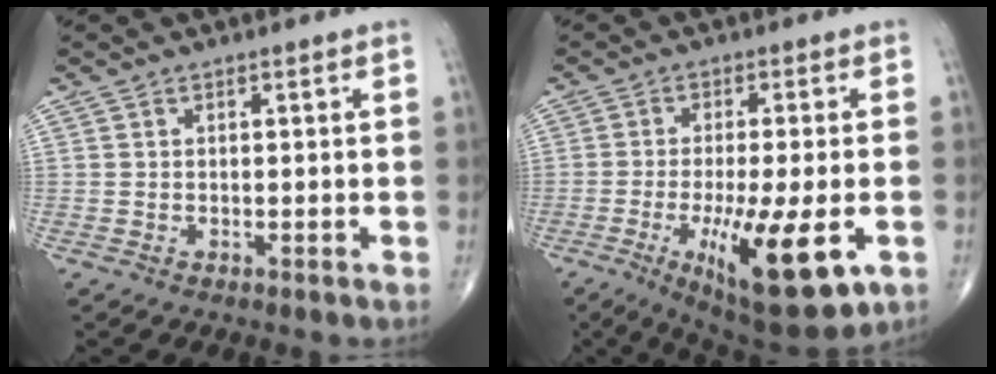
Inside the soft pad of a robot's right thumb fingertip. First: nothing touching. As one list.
[{"total": 16.5, "force": [-5.1, 4.4, 15.0], "torque": [-0.237, -0.015, -0.067]}]